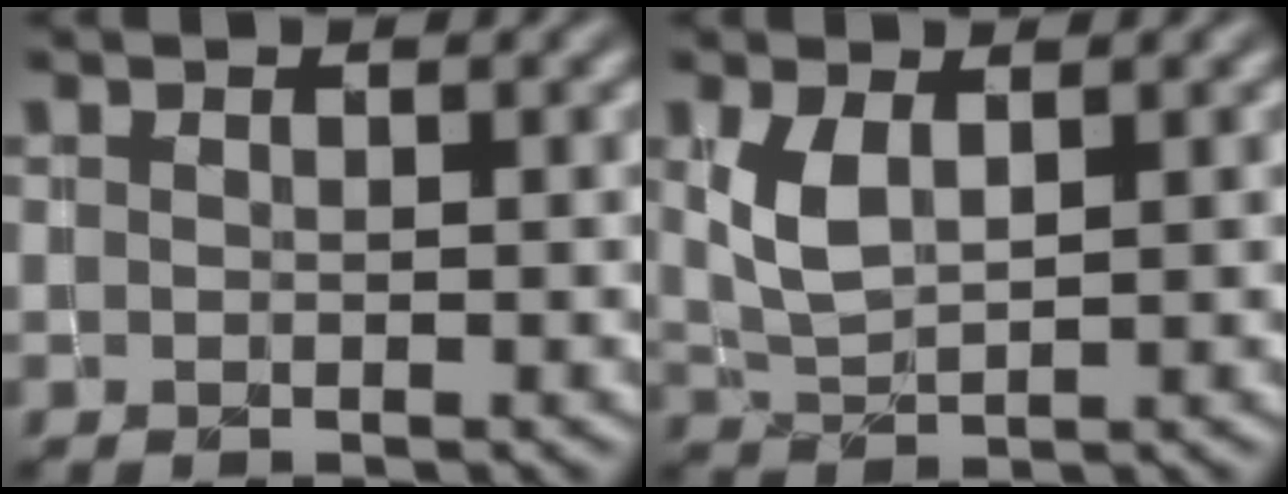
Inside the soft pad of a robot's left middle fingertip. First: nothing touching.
{"total": 2.8, "force": [0.9, 1.4, 2.3], "torque": [-0.057, -0.001, 0.023]}